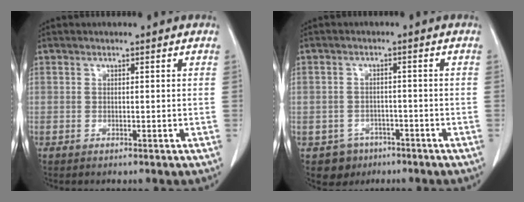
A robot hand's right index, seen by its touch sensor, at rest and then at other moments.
{"total": 4.5, "force": [-2.5, 3.7, 0.0], "torque": [0.004, 0.013, -0.033]}